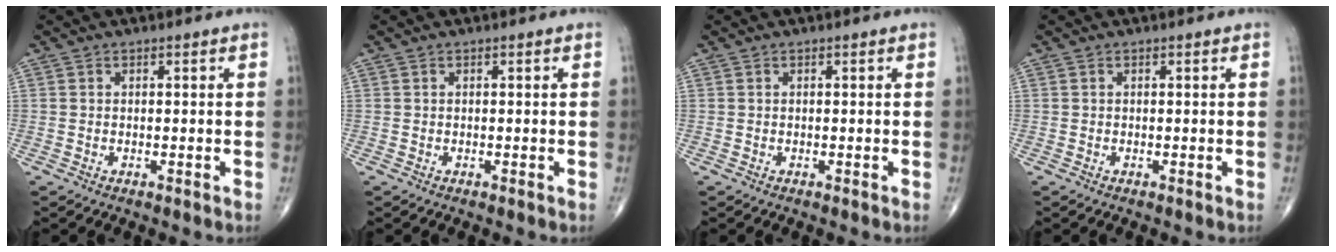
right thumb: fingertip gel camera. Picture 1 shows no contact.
{"total": 0.0}
{"total": 0.0}
{"total": 0.0}